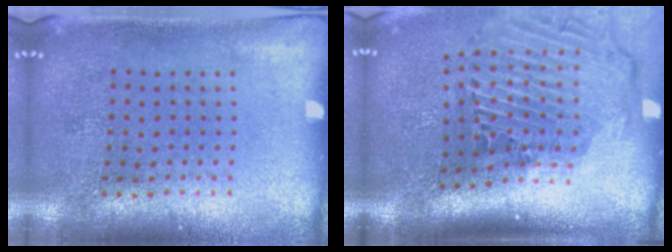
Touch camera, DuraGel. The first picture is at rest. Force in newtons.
{"total": 2.9, "press": 1.9, "slide": 2.1}